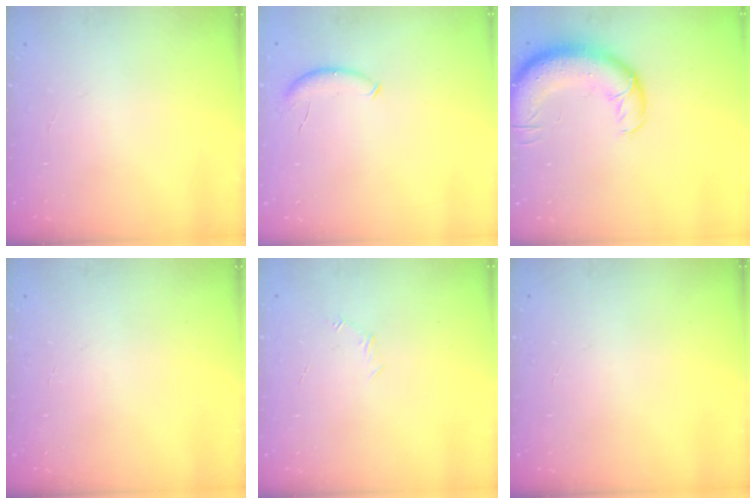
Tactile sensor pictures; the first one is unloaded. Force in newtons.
{"total": 6.8, "press": 6.8, "slide": 0.6}
{"total": 14.5, "press": 14.1, "slide": 3.5}
{"total": 0.0}
{"total": 3.9, "press": 3.7, "slide": 1.0}
{"total": 0.0}